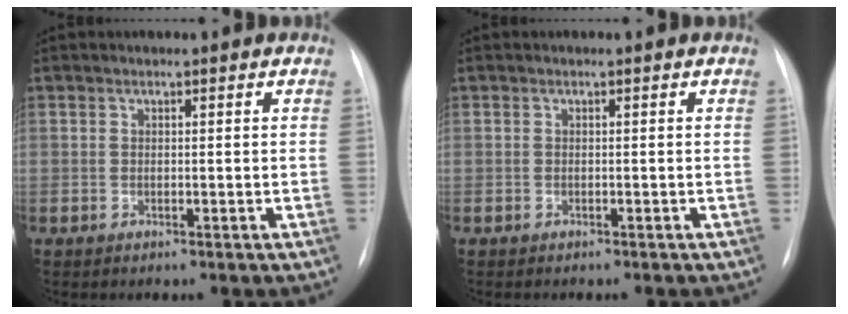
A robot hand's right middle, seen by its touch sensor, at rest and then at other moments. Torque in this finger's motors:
{"motor_torque": [0.01, -0.16, 0.00, 0.01]}